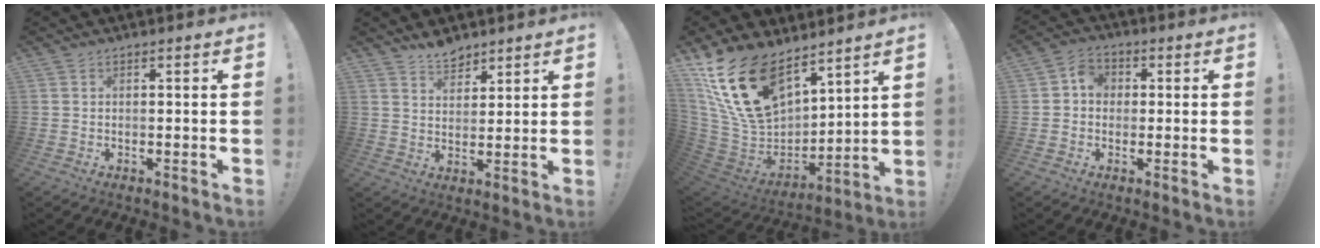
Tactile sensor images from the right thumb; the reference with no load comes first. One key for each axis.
{"total": 6.1, "fx": 5.4, "fy": 2.6, "fz": 1.3, "tx": -0.021, "ty": -0.038, "tz": 0.101}
{"total": 22.6, "fx": 13.3, "fy": 12.1, "fz": 13.8, "tx": -0.266, "ty": -0.078, "tz": 0.257}
{"total": 5.8, "fx": 0.1, "fy": 5.2, "fz": 2.7, "tx": -0.039, "ty": 0.014, "tz": 0.004}